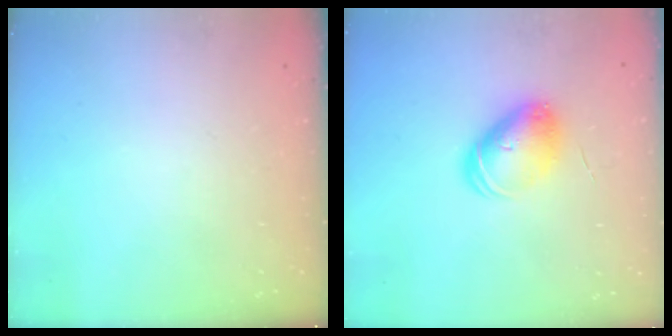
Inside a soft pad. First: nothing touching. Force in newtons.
{"total": 7.9, "press": 7.9, "slide": 1.2}